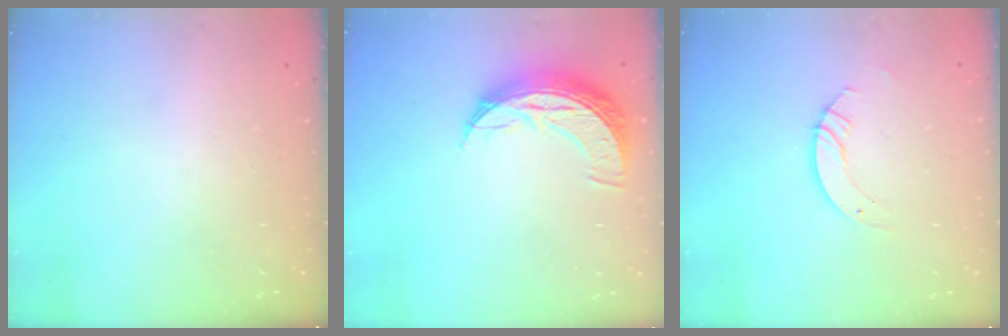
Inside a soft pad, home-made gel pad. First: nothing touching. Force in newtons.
{"total": 10.1, "press": 10.1, "slide": 0.7}
{"total": 4.4, "press": 4.4, "slide": 0.1}